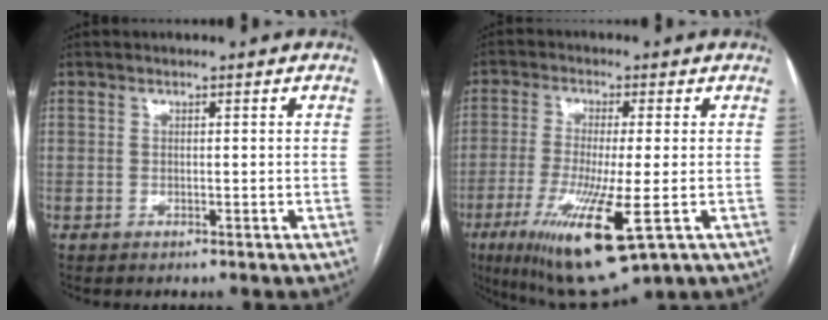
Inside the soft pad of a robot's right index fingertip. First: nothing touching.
{"total": 13.9, "force": [-5.1, 1.7, 12.9], "torque": [-0.249, -0.045, -0.081]}